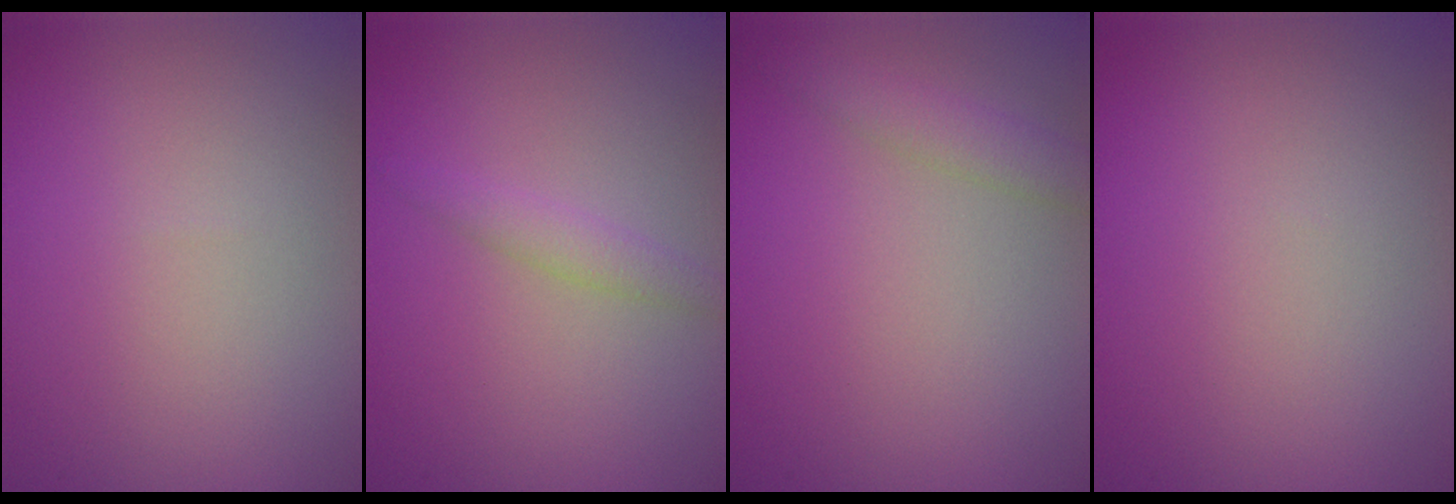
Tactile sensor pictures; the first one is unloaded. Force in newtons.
{"total": 1.6, "press": 1.6, "slide": 0.0}
{"total": 2.0, "press": 2.0, "slide": 0.0}
{"total": 0.0}